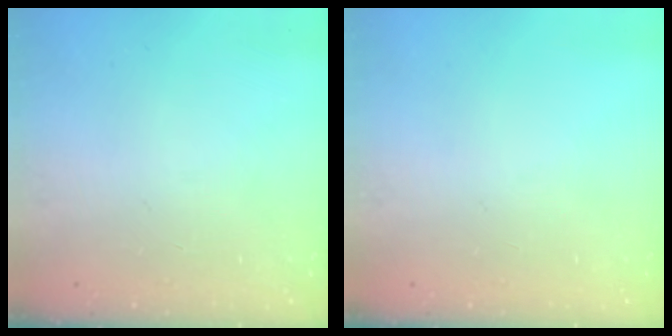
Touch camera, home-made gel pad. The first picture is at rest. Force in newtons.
{"total": 0.0}